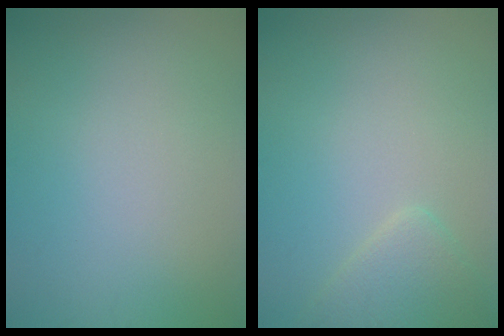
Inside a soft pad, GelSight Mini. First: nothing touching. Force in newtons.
{"total": 2.4, "press": 2.4, "slide": 0.2}